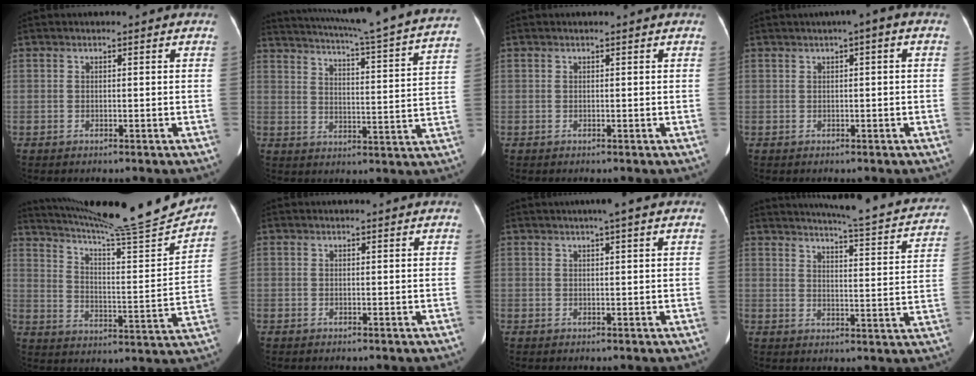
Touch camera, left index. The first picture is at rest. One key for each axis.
{"total": 27.4, "fx": 24.5, "fy": 0.2, "fz": 12.3, "tx": -0.202, "ty": -0.053, "tz": 0.306}
{"total": 0.0}
{"total": 2.2, "fx": 0.6, "fy": 0.2, "fz": 2.1, "tx": -0.027, "ty": 0.013, "tz": 0.007}
{"total": 21.4, "fx": 19.9, "fy": -1.0, "fz": 7.8, "tx": -0.137, "ty": -0.054, "tz": 0.287}
{"total": 1.8, "fx": 1.7, "fy": -0.1, "fz": 0.5, "tx": -0.008, "ty": 0.015, "tz": 0.024}
{"total": 3.6, "fx": 2.6, "fy": -0.2, "fz": 2.4, "tx": -0.033, "ty": 0.020, "tz": 0.040}
{"total": 21.6, "fx": 19.9, "fy": 1.9, "fz": 8.4, "tx": -0.116, "ty": -0.047, "tz": 0.235}